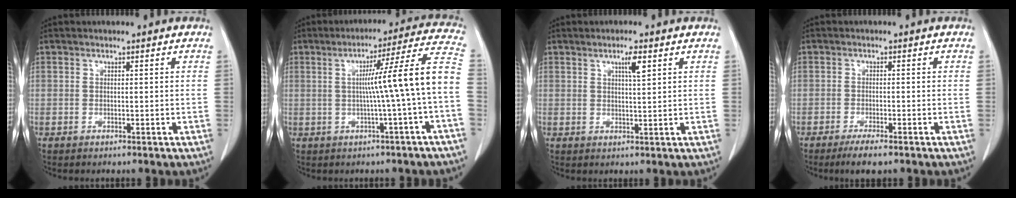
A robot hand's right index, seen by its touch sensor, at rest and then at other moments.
{"total": 13.6, "force": [-0.7, -2.3, 13.4], "torque": [-0.174, 0.021, -0.012]}
{"total": 3.0, "force": [1.5, 0.2, 2.6], "torque": [-0.046, -0.001, 0.025]}
{"total": 3.9, "force": [-2.9, 0.4, 2.7], "torque": [-0.047, -0.009, -0.047]}